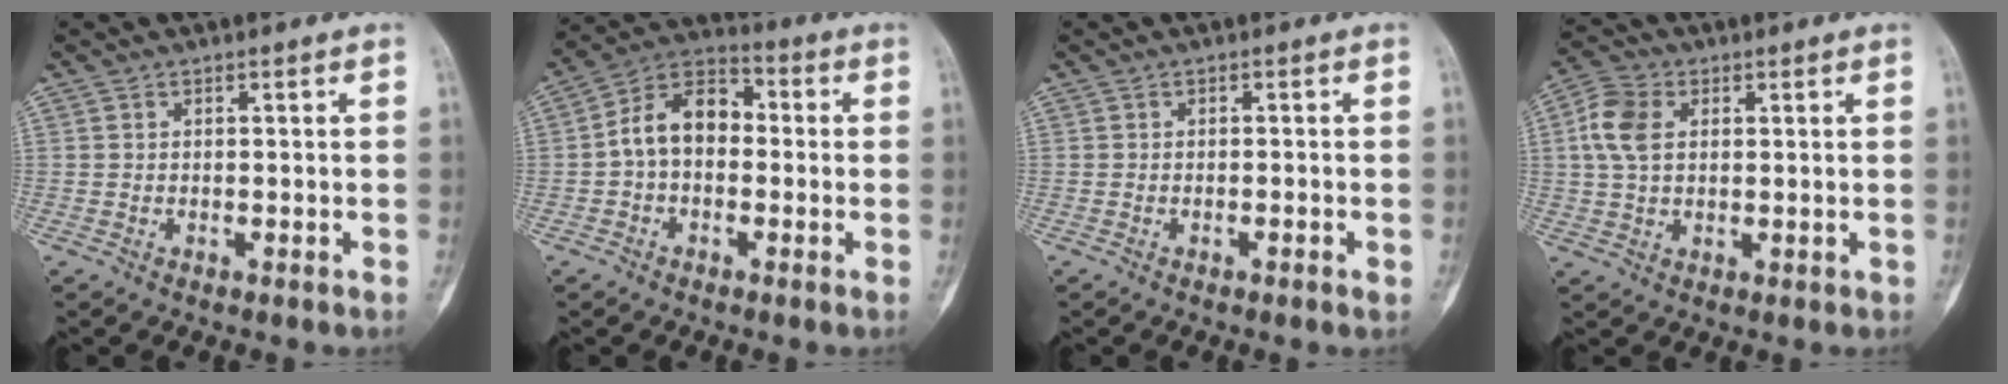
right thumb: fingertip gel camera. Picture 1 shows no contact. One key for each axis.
{"total": 10.3, "fx": -0.4, "fy": 6.7, "fz": 7.7, "tx": -0.118, "ty": 0.033, "tz": -0.025}
{"total": 1.0, "fx": -0.4, "fy": 0.0, "fz": 0.9, "tx": -0.020, "ty": -0.001, "tz": -0.007}
{"total": 7.3, "fx": 1.6, "fy": 4.9, "fz": 5.2, "tx": -0.111, "ty": 0.013, "tz": 0.028}